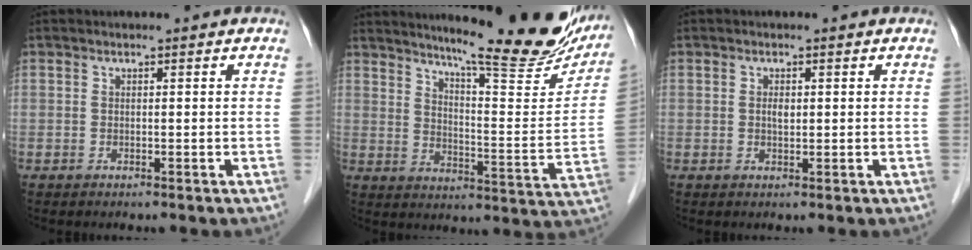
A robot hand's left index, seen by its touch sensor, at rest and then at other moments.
{"total": 22.0, "force": [18.5, 2.0, 11.7], "torque": [-0.163, -0.057, 0.241]}
{"total": 1.1, "force": [0.3, 0.5, 0.9], "torque": [-0.017, 0.000, 0.005]}